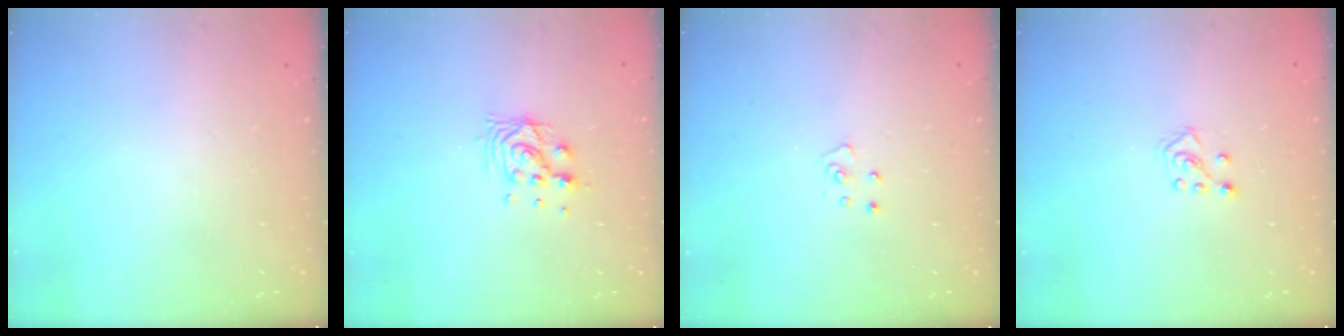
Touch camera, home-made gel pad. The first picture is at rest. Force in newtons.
{"total": 8.4, "press": 8.4, "slide": 0.6}
{"total": 3.8, "press": 3.8, "slide": 0.3}
{"total": 4.9, "press": 4.8, "slide": 0.8}